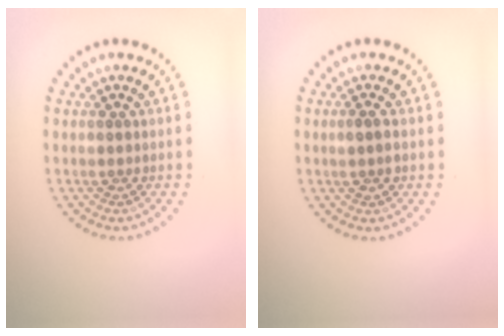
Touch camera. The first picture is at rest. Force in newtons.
{"total": 1.4, "press": 1.4, "slide": 0.3}